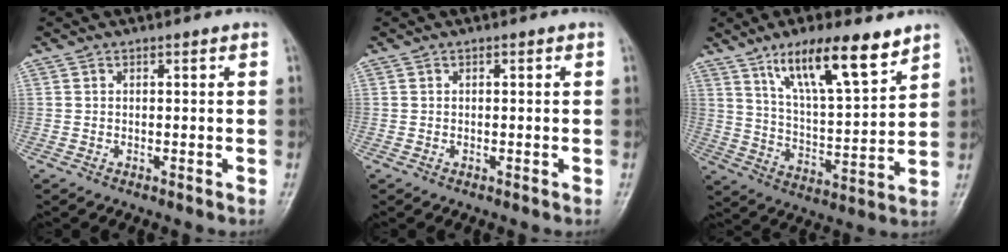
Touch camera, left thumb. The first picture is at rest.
{"total": 0.0}
{"total": 15.2, "force": [9.9, 4.0, 10.9], "torque": [-0.164, -0.048, 0.178]}